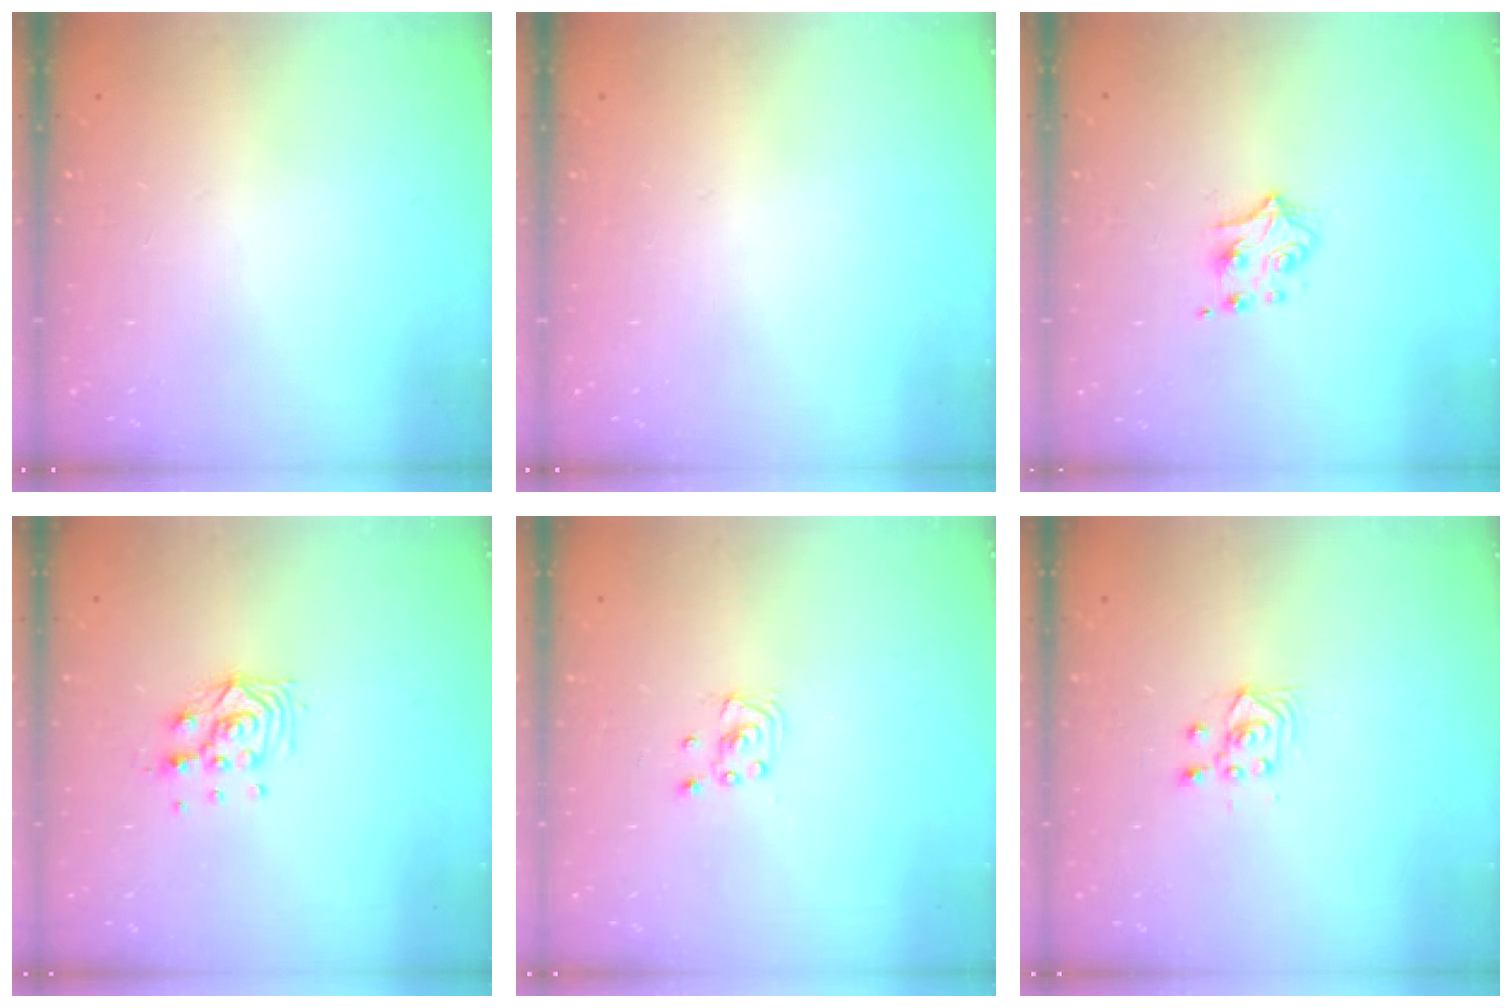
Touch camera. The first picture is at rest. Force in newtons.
{"total": 0.0}
{"total": 5.0, "press": 4.9, "slide": 0.6}
{"total": 8.8, "press": 8.8, "slide": 0.7}
{"total": 2.1, "press": 2.1, "slide": 0.2}
{"total": 3.6, "press": 3.2, "slide": 1.6}